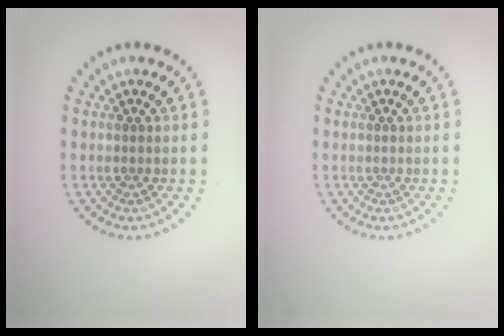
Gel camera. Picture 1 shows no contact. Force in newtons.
{"total": 0.0}